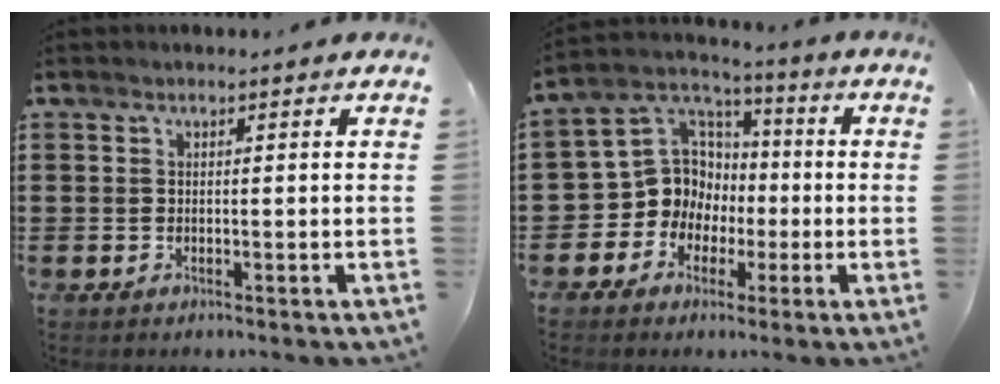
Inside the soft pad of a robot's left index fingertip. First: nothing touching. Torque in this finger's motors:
{"motor_torque": [0.58, 0.08, 0.34, 0.03]}